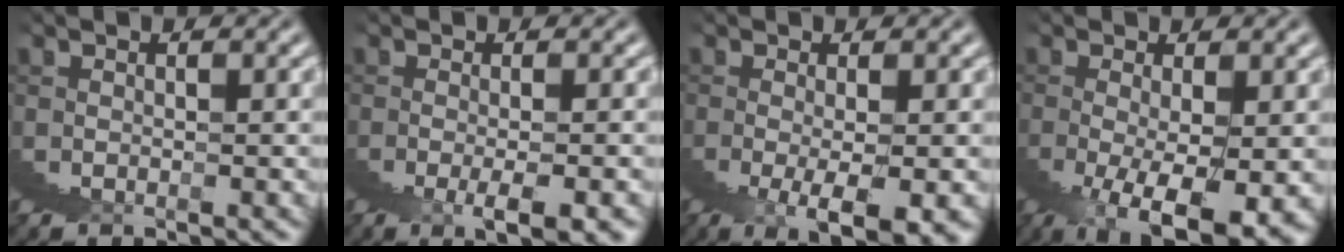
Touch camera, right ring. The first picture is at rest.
{"total": 2.2, "force": [0.7, -1.6, 1.4], "torque": [0.000, 0.017, 0.008]}
{"total": 3.0, "force": [0.4, -1.0, 2.8], "torque": [-0.026, 0.006, 0.007]}
{"total": 4.5, "force": [-1.0, -0.1, 4.4], "torque": [-0.053, -0.010, -0.009]}